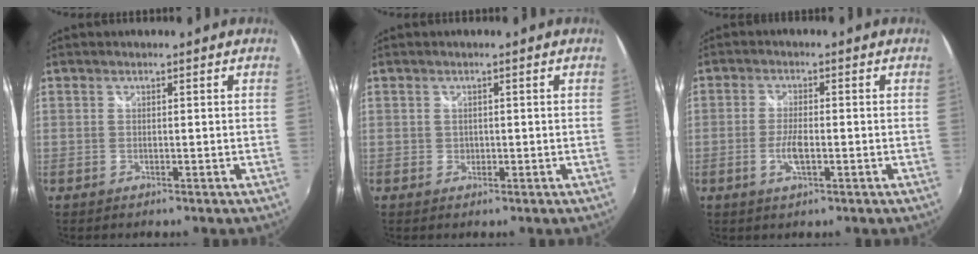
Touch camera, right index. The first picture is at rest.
{"total": 1.0, "force": [0.0, 1.0, 0.2], "torque": [0.001, -0.001, 0.000]}
{"total": 4.1, "force": [-1.2, 1.2, 3.7], "torque": [-0.079, -0.004, -0.025]}